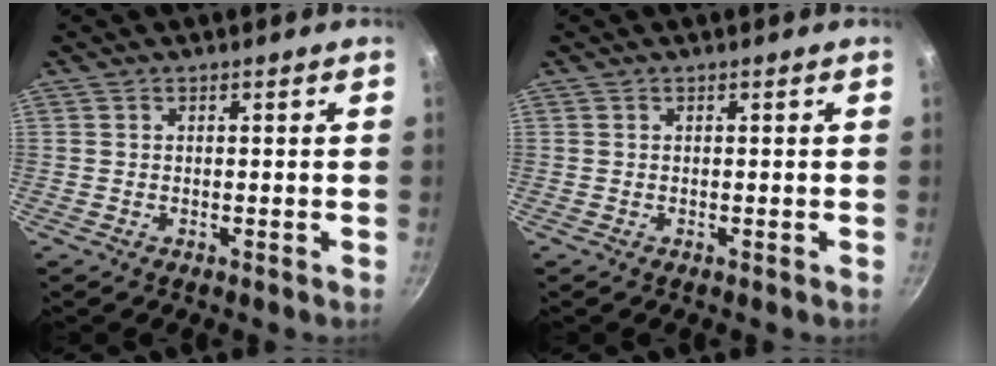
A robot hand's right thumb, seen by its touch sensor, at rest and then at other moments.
{"total": 0.0}